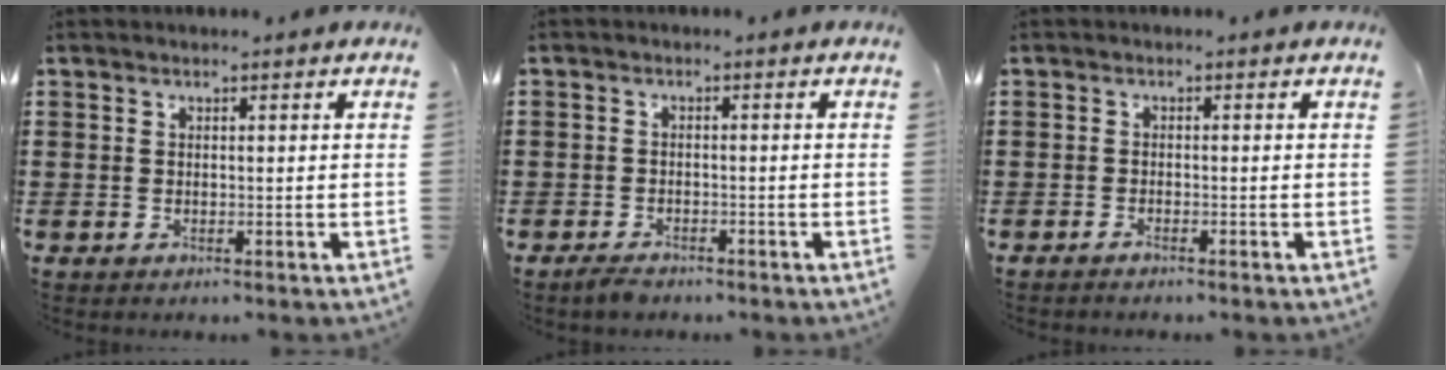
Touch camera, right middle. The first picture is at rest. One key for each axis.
{"total": 1.7, "fx": -1.6, "fy": 0.7, "fz": 0.2, "tx": -0.008, "ty": 0.004, "tz": -0.033}
{"total": 0.9, "fx": -0.8, "fy": 0.0, "fz": 0.3, "tx": -0.007, "ty": -0.002, "tz": -0.016}